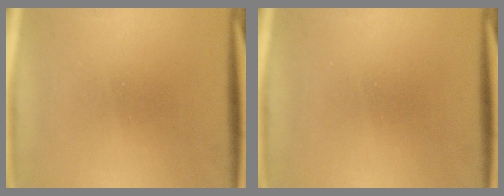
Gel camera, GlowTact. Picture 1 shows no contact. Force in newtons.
{"total": 0.0}